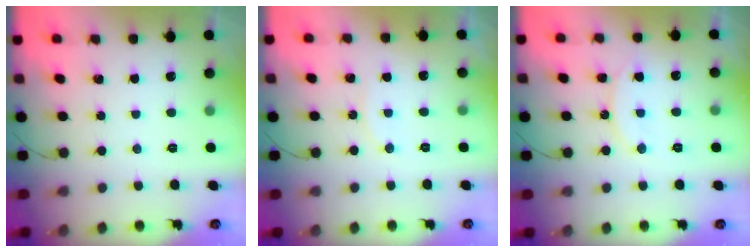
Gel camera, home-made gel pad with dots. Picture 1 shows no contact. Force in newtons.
{"total": 4.1, "press": 4.0, "slide": 0.5}
{"total": 9.1, "press": 9.1, "slide": 1.0}